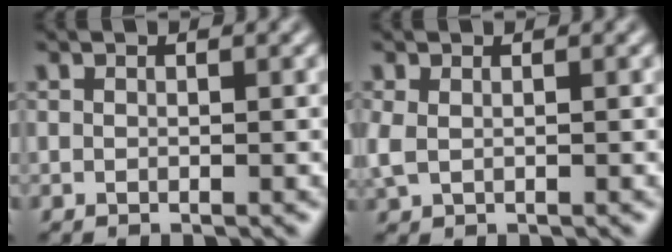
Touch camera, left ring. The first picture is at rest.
{"total": 1.5, "force": [-0.4, 1.1, 0.9], "torque": [-0.037, 0.002, 0.004]}